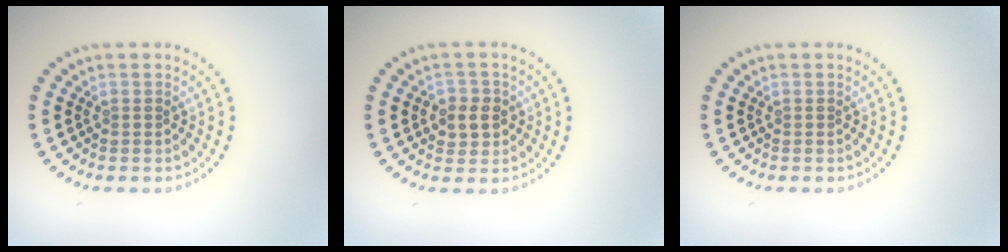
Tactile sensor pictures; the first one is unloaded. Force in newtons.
{"total": 2.4, "press": 2.3, "slide": 0.7}
{"total": 0.0}